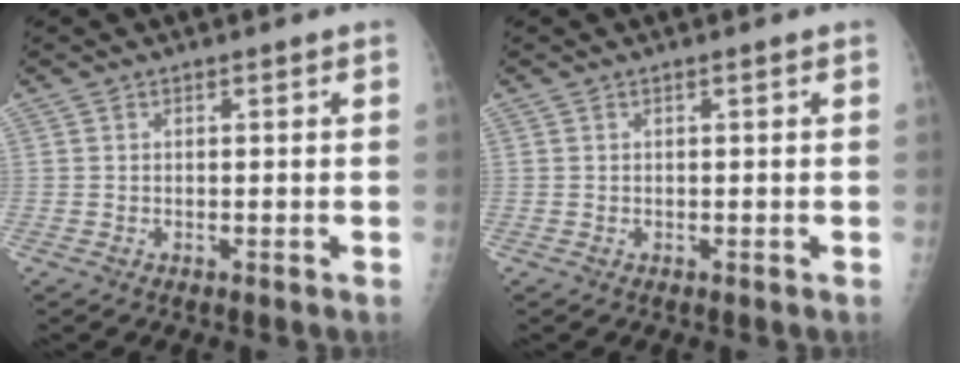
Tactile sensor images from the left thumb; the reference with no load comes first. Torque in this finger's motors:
{"motor_torque": [-0.07, 0.01, -0.11, -0.06, 0.00]}